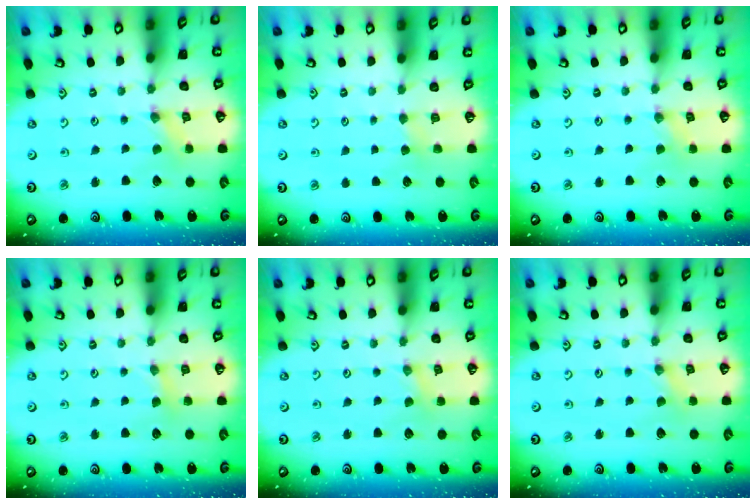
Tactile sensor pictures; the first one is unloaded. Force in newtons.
{"total": 3.0, "press": 2.9, "slide": 0.5}
{"total": 1.3, "press": 1.3, "slide": 0.2}
{"total": 3.4, "press": 3.4, "slide": 0.5}
{"total": 0.6, "press": 0.6, "slide": 0.1}
{"total": 0.8, "press": 0.8, "slide": 0.1}